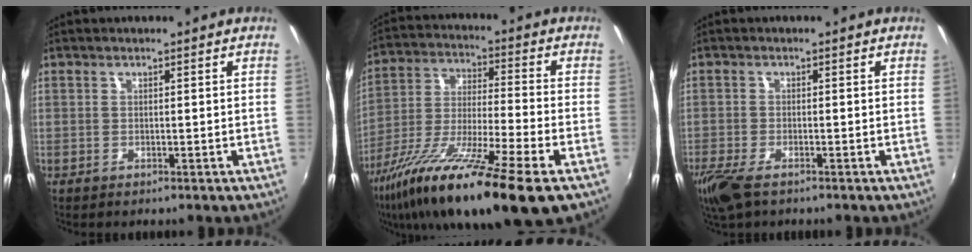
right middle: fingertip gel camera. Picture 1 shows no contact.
{"total": 21.9, "force": [-13.6, 1.8, 17.1], "torque": [-0.313, -0.047, -0.244]}
{"total": 5.8, "force": [-4.0, 1.8, 3.8], "torque": [-0.094, -0.023, -0.078]}